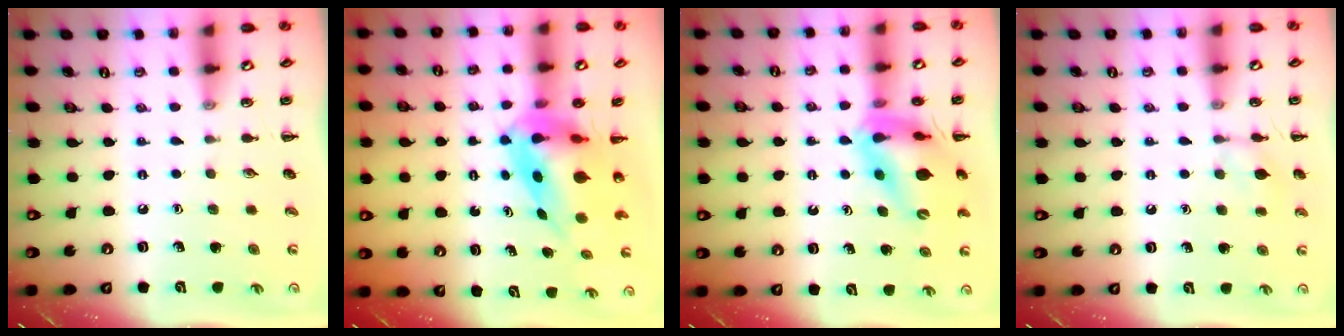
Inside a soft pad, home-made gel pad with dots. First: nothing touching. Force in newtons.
{"total": 8.2, "press": 7.7, "slide": 2.9}
{"total": 13.7, "press": 13.1, "slide": 3.8}
{"total": 7.4, "press": 7.3, "slide": 1.5}